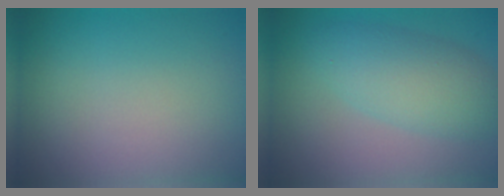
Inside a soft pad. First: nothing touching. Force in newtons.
{"total": 4.8, "press": 4.8, "slide": 0.1}